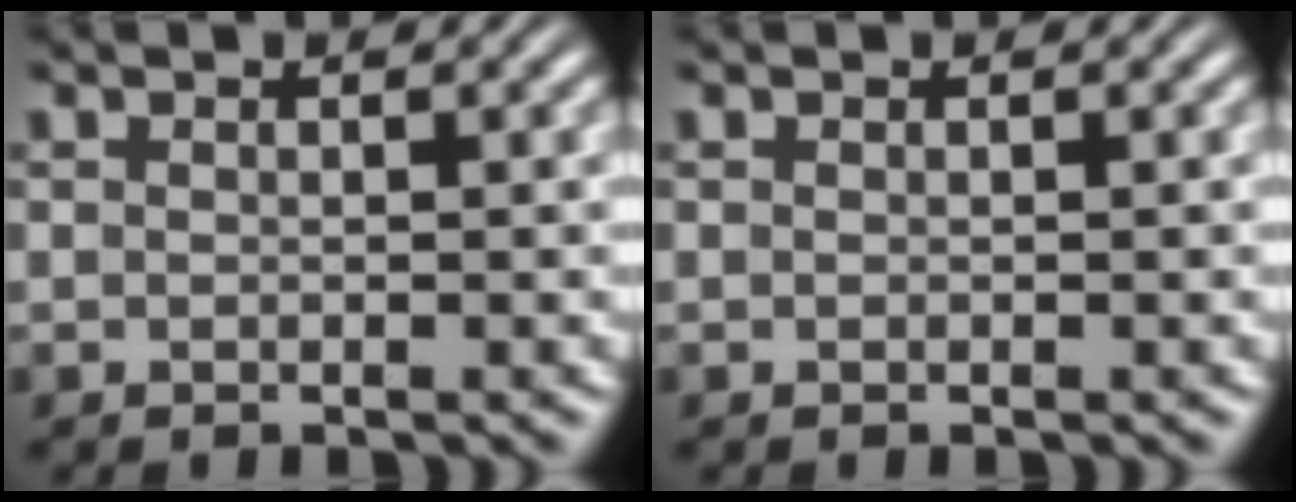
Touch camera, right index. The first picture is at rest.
{"total": 0.0}